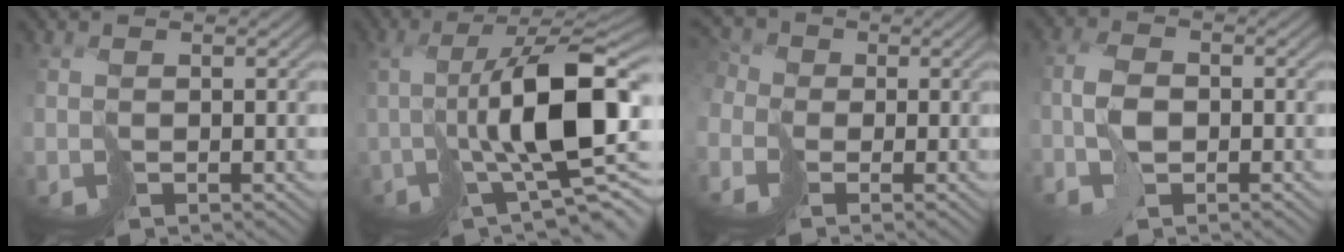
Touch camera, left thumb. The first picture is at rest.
{"total": 12.3, "force": [0.3, 3.8, 11.7], "torque": [-0.190, 0.000, 0.012]}
{"total": 5.9, "force": [-1.4, 4.8, 3.1], "torque": [-0.098, 0.005, -0.030]}
{"total": 3.8, "force": [-1.4, 2.1, 2.9], "torque": [-0.063, 0.006, -0.037]}